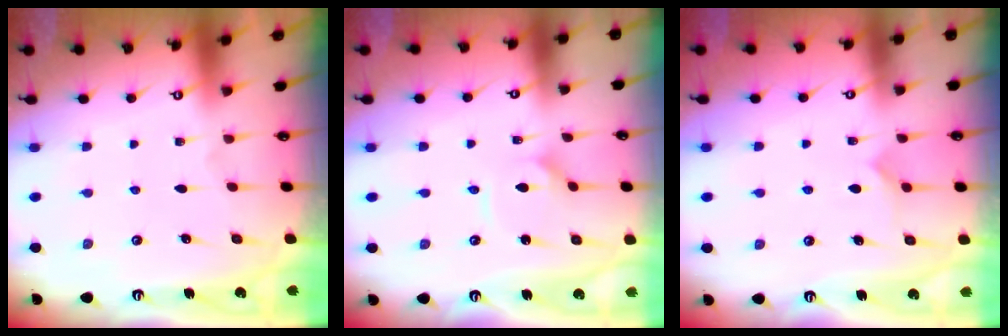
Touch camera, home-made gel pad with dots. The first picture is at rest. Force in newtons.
{"total": 2.3, "press": 2.3, "slide": 0.1}
{"total": 6.5, "press": 6.5, "slide": 0.2}